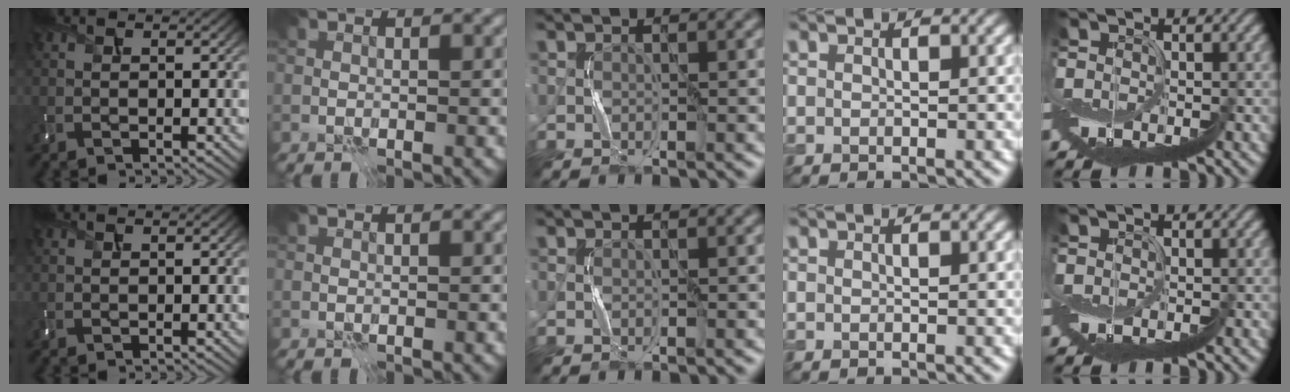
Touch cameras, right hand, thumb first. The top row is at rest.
{}